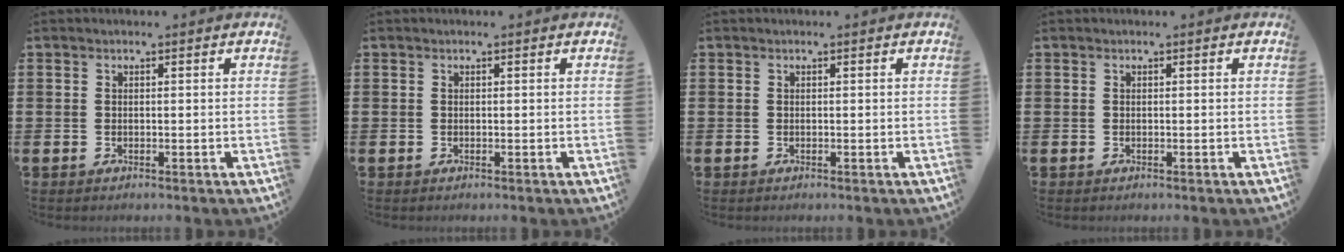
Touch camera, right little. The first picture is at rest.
{"total": 0.0}
{"total": 0.0}
{"total": 0.0}